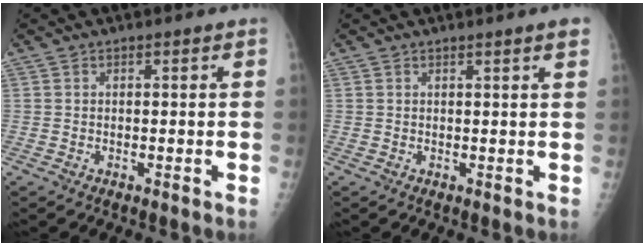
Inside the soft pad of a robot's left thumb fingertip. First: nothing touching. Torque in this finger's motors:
{"motor_torque": [0.30, 0.06, 0.05, -0.12, 0.01]}